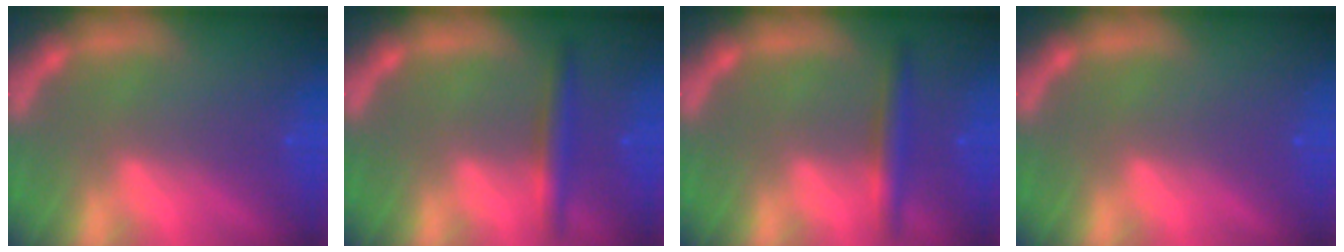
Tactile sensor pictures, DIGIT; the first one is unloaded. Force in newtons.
{"total": 3.0}
{"total": 3.0}
{"total": 0.0}